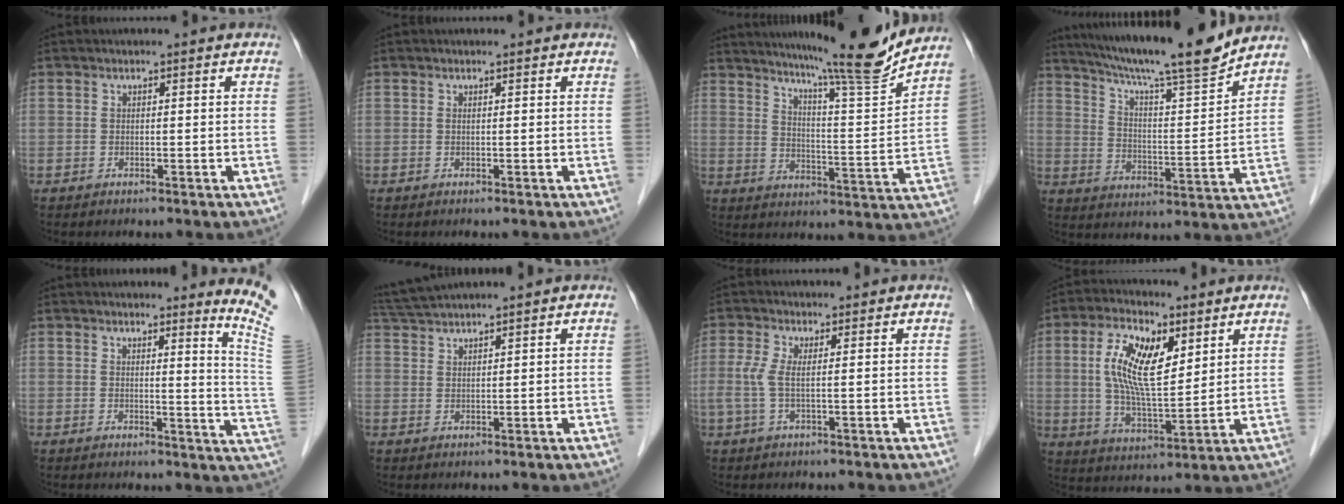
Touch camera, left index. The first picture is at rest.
{"total": 0.0}
{"total": 15.4, "force": [13.7, -1.7, 6.8], "torque": [-0.111, -0.033, 0.195]}
{"total": 17.9, "force": [15.8, -0.5, 8.5], "torque": [-0.141, -0.012, 0.242]}
{"total": 7.9, "force": [6.6, -2.7, 3.4], "torque": [-0.045, -0.098, 0.055]}
{"total": 4.9, "force": [4.5, -1.1, 1.6], "torque": [-0.037, 0.025, 0.090]}
{"total": 2.9, "force": [0.1, 0.5, 2.8], "torque": [-0.079, -0.001, 0.004]}
{"total": 11.3, "force": [3.9, 3.9, 9.9], "torque": [-0.201, 0.009, 0.073]}